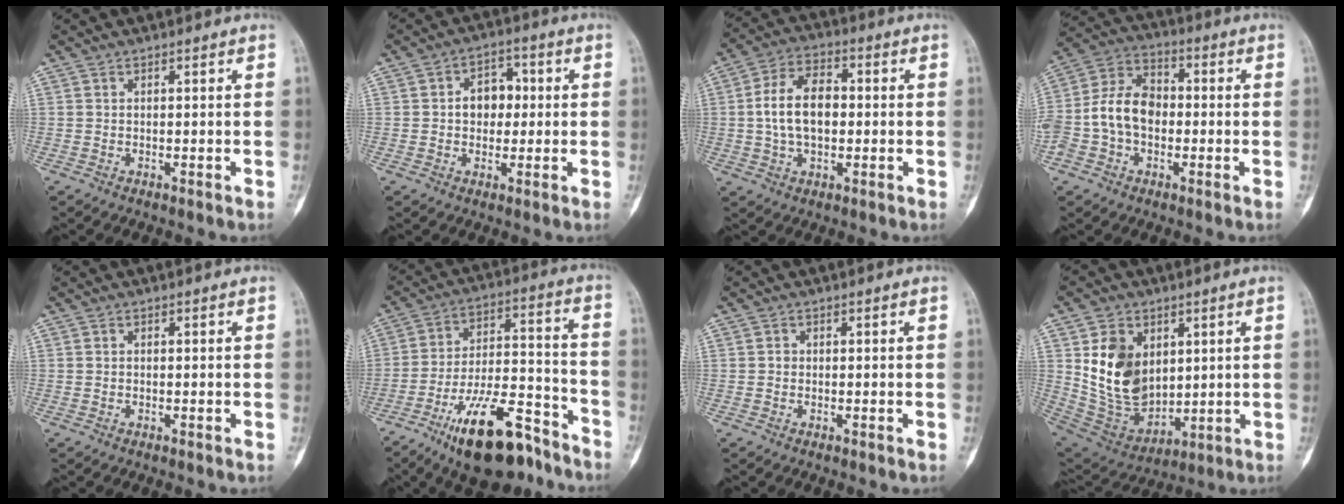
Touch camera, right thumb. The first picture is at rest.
{"total": 6.7, "force": [0.4, 5.0, 4.4], "torque": [-0.034, 0.014, 0.001]}
{"total": 10.8, "force": [0.2, 6.6, 8.5], "torque": [-0.148, 0.020, -0.002]}
{"total": 12.8, "force": [-1.7, 9.3, 8.7], "torque": [-0.160, 0.043, -0.041]}
{"total": 0.0}
{"total": 19.4, "force": [-12.7, 7.2, 12.8], "torque": [-0.208, 0.083, -0.210]}
{"total": 0.7, "force": [-0.1, 0.6, 0.2], "torque": [0.000, 0.003, -0.002]}
{"total": 15.5, "force": [3.6, 11.2, 10.0], "torque": [-0.136, -0.027, 0.091]}